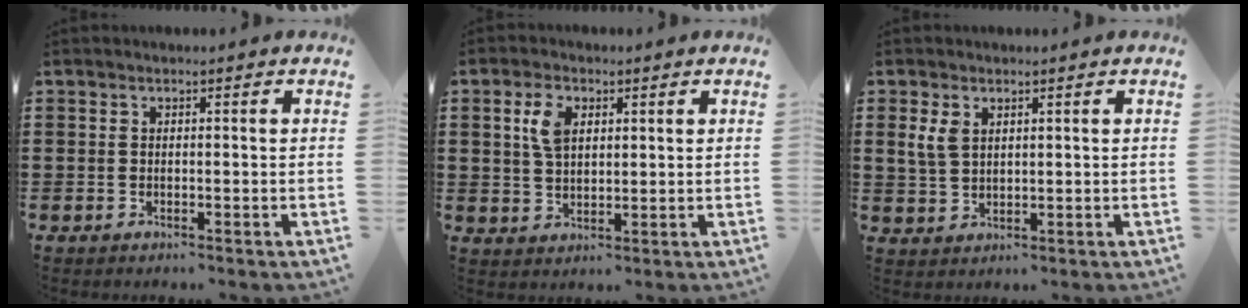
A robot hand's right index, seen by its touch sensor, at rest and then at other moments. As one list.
[{"total": 4.8, "force": [1.7, 2.9, 3.5], "torque": [-0.080, 0.012, 0.028]}, {"total": 3.2, "force": [1.6, 2.1, 1.9], "torque": [-0.045, 0.007, 0.029]}]